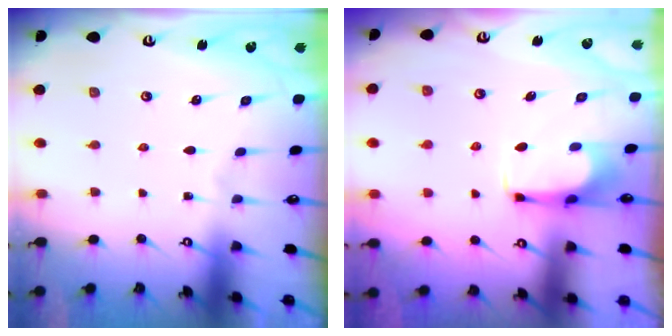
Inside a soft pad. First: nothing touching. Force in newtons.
{"total": 1.7, "press": 1.6, "slide": 0.5}